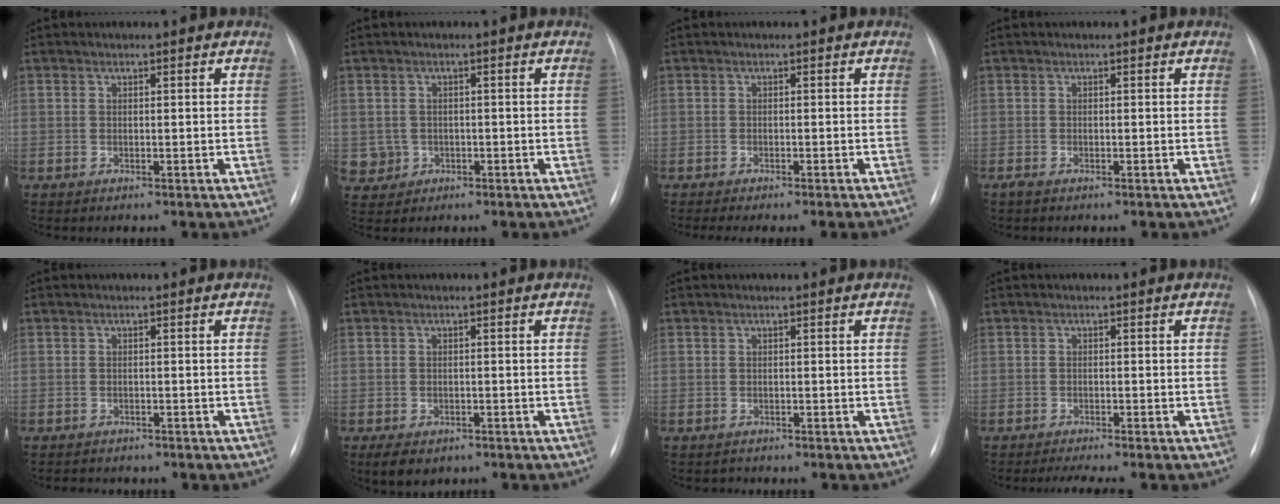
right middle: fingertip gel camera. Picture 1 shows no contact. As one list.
[{"total": 3.0, "force": [-0.6, 3.0, 0.3], "torque": [-0.001, 0.006, -0.004]}, {"total": 5.0, "force": [-4.2, -0.5, 2.5], "torque": [-0.020, -0.001, -0.057]}, {"total": 0.5, "force": [-0.4, 0.1, 0.3], "torque": [-0.006, -0.001, -0.009]}, {"total": 4.2, "force": [-3.5, 1.8, 1.4], "torque": [-0.022, -0.003, -0.035]}, {"total": 4.7, "force": [-3.2, 2.6, 2.2], "torque": [-0.032, -0.005, -0.041]}, {"total": 0.7, "force": [-0.6, 0.3, -0.2], "torque": [-0.002, 0.000, -0.011]}, {"total": 3.1, "force": [-2.7, 0.2, 1.6], "torque": [-0.027, -0.006, -0.041]}]